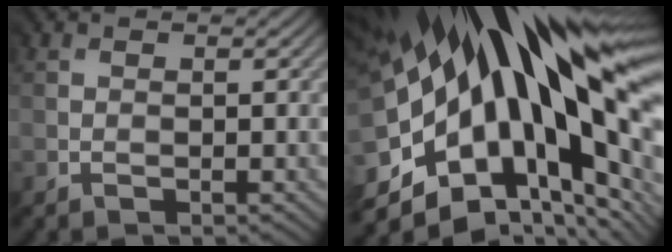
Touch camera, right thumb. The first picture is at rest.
{"total": 21.0, "force": [1.8, 10.2, 18.3], "torque": [-0.342, -0.029, 0.027]}